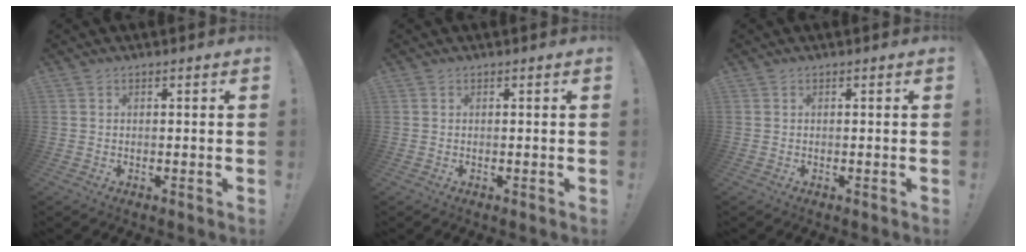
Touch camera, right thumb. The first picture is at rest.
{"total": 0.0}
{"total": 0.0}